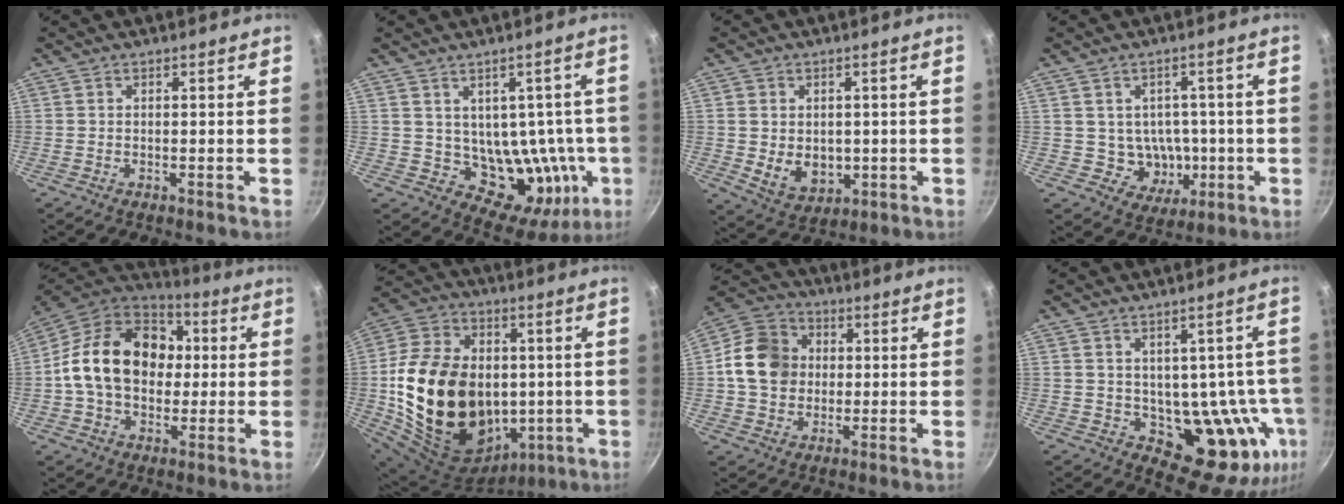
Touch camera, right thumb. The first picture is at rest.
{"total": 15.7, "force": [0.0, 11.4, 10.7], "torque": [-0.080, -0.017, 0.021]}
{"total": 8.3, "force": [-0.5, 6.5, 5.1], "torque": [-0.066, -0.016, 0.007]}
{"total": 8.1, "force": [-0.6, 7.5, 3.1], "torque": [-0.006, 0.009, 0.003]}
{"total": 21.5, "force": [1.5, 16.1, 14.2], "torque": [-0.216, 0.034, 0.014]}
{"total": 28.6, "force": [-1.2, 21.0, 19.3], "torque": [-0.344, 0.019, -0.004]}
{"total": 12.9, "force": [0.8, 11.0, 6.8], "torque": [-0.096, 0.018, -0.001]}
{"total": 15.2, "force": [-1.7, 9.4, 11.8], "torque": [-0.086, -0.014, -0.007]}